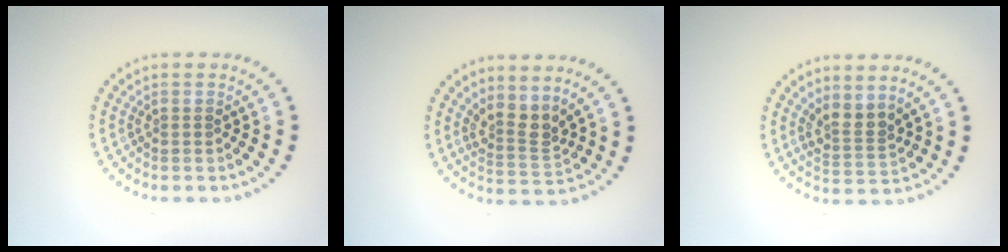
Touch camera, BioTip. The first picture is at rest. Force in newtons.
{"total": 2.8, "press": 2.0, "slide": 1.9}
{"total": 2.5, "press": 1.8, "slide": 1.8}